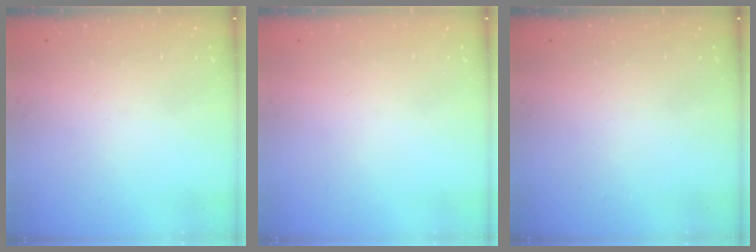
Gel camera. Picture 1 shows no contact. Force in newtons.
{"total": 0.0}
{"total": 0.0}